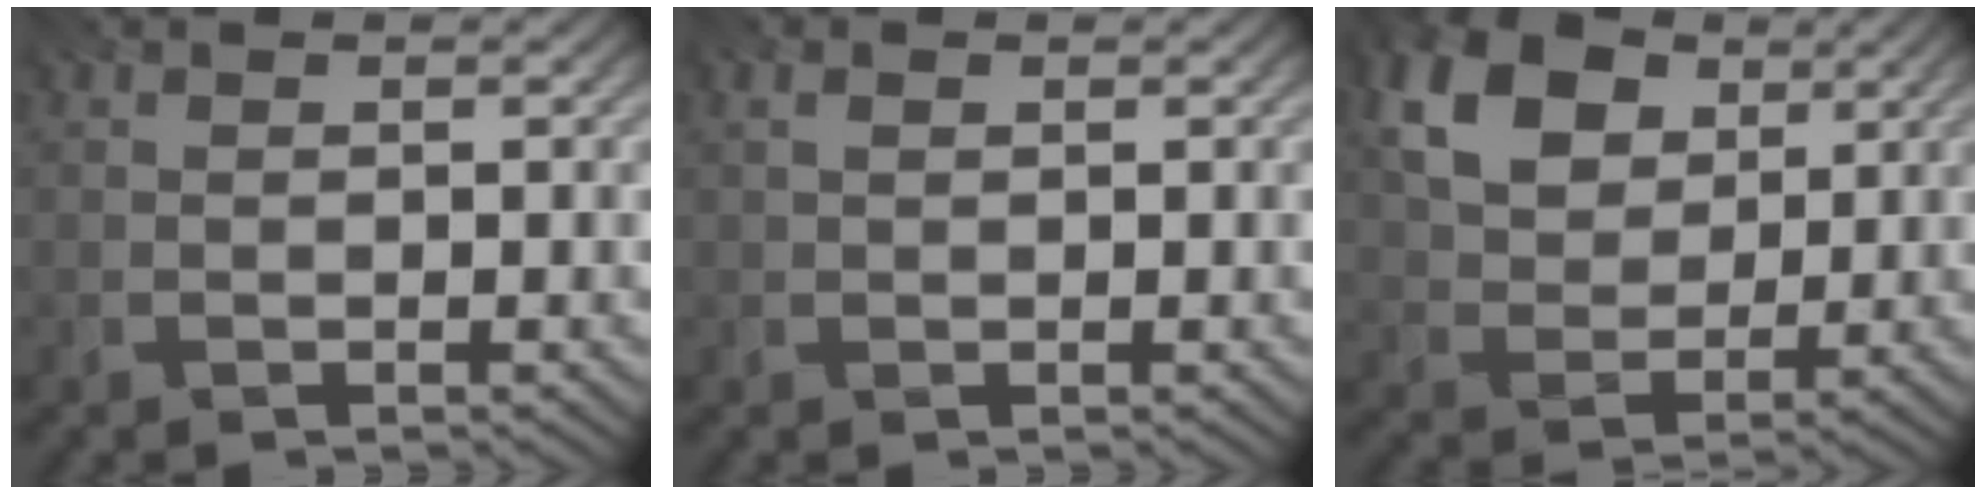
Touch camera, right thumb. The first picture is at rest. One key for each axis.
{"total": 0.8, "fx": 0.1, "fy": 0.5, "fz": 0.6, "tx": -0.015, "ty": 0.000, "tz": 0.004}
{"total": 12.7, "fx": 5.7, "fy": 8.6, "fz": 7.3, "tx": -0.184, "ty": 0.016, "tz": 0.102}